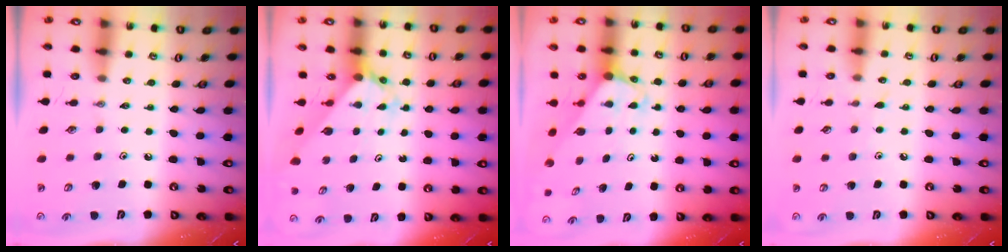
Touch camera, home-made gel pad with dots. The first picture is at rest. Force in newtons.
{"total": 2.3, "press": 2.3, "slide": 0.2}
{"total": 2.0, "press": 2.0, "slide": 0.1}
{"total": 4.5, "press": 4.5, "slide": 0.5}